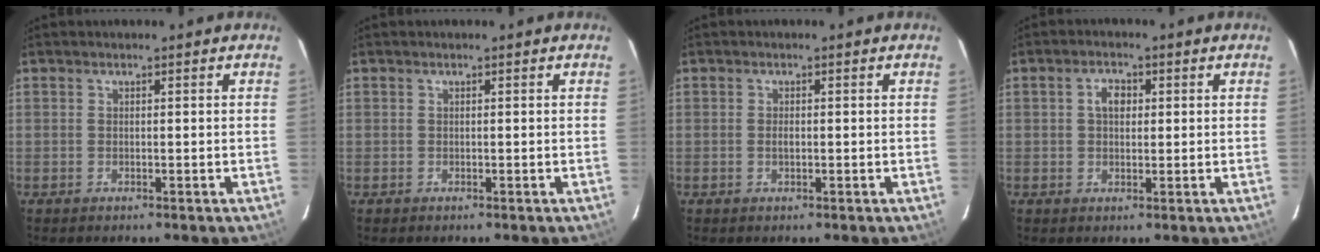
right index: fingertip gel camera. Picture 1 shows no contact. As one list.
[{"total": 0.7, "force": [-0.2, 0.6, 0.0], "torque": [0.001, 0.002, -0.002]}, {"total": 1.0, "force": [-0.2, 0.5, 0.8], "torque": [-0.015, -0.001, -0.003]}, {"total": 3.1, "force": [0.6, 2.2, 2.2], "torque": [-0.037, 0.010, 0.011]}]